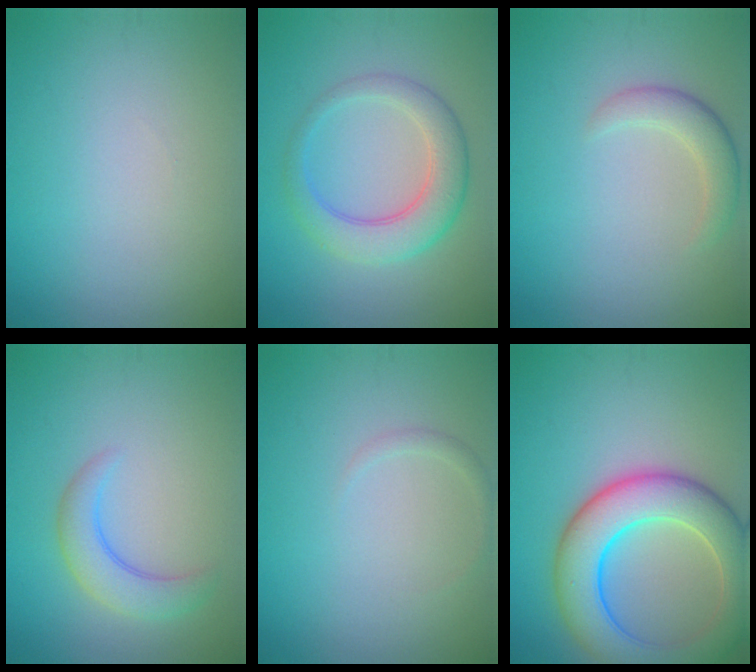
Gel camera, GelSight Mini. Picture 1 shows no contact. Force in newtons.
{"total": 4.8, "press": 4.8, "slide": 0.1}
{"total": 2.5, "press": 2.5, "slide": 0.2}
{"total": 3.3, "press": 3.3, "slide": 0.3}
{"total": 0.8, "press": 0.8, "slide": 0.0}
{"total": 9.2, "press": 9.2, "slide": 0.6}